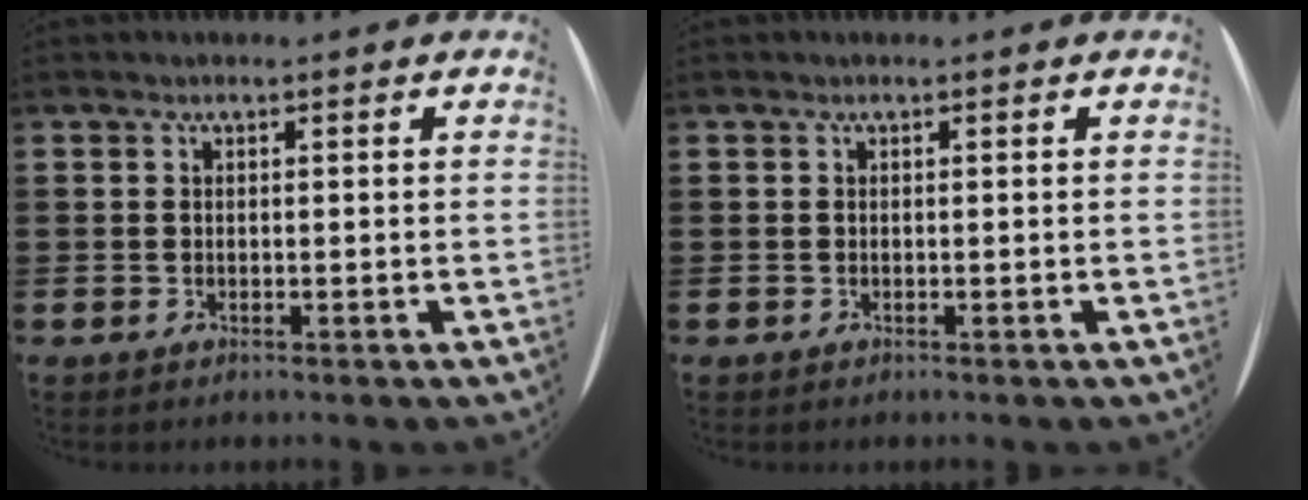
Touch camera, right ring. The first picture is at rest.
{"total": 0.0}